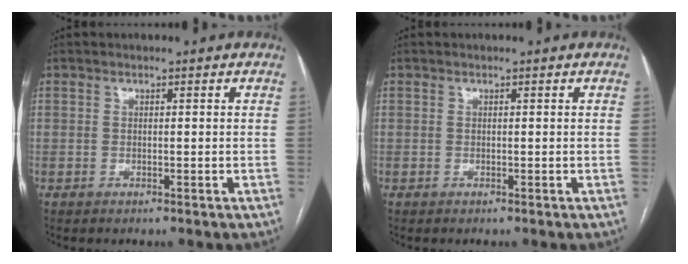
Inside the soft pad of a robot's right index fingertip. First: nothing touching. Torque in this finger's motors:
{"motor_torque": [0.05, 0.05, 0.00, 0.01]}